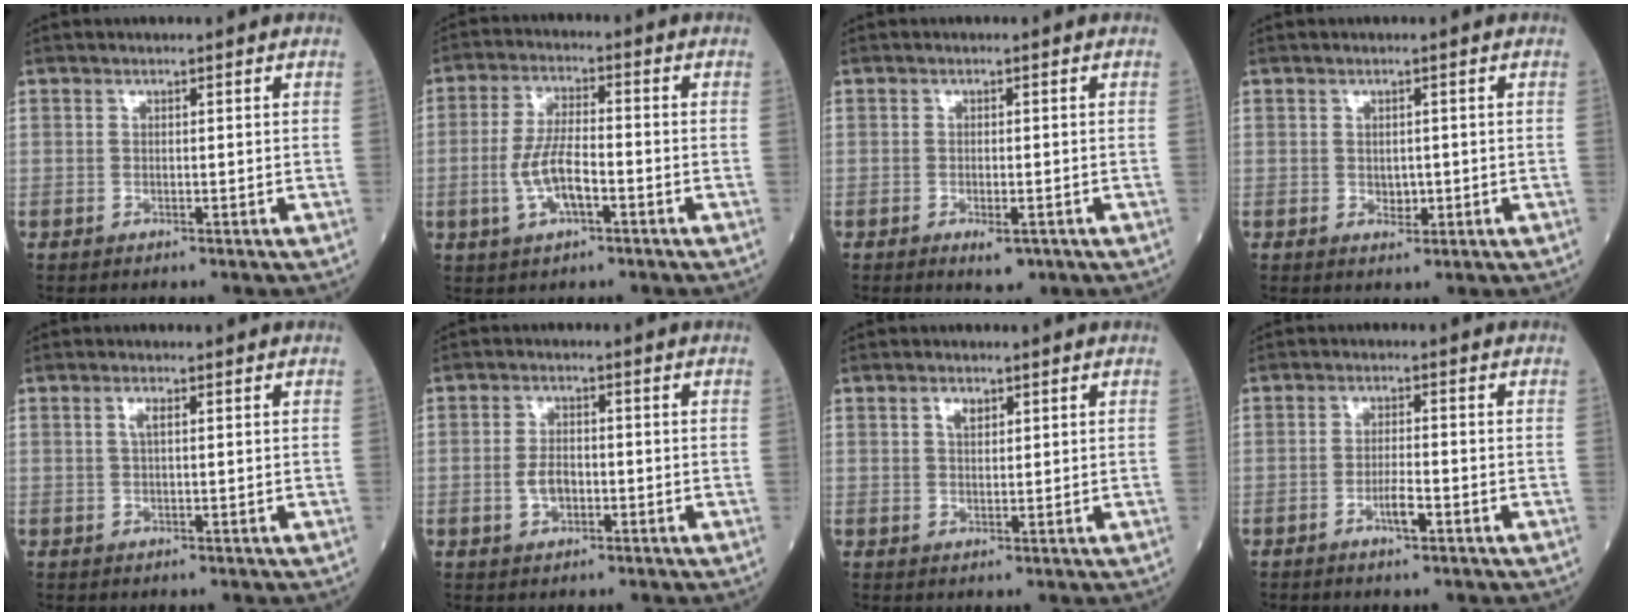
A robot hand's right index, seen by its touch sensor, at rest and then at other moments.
{"total": 7.1, "force": [-2.1, 2.1, 6.4], "torque": [-0.134, 0.003, -0.041]}
{"total": 2.7, "force": [-1.4, 0.9, 2.1], "torque": [-0.030, -0.002, -0.016]}
{"total": 1.6, "force": [-0.1, 1.1, 1.1], "torque": [-0.014, 0.000, 0.002]}
{"total": 1.4, "force": [0.5, 0.3, 1.3], "torque": [-0.028, 0.003, 0.007]}
{"total": 3.3, "force": [-1.0, 1.9, 2.6], "torque": [-0.051, 0.002, -0.018]}
{"total": 2.0, "force": [1.0, 1.0, 1.3], "torque": [-0.024, 0.002, 0.019]}
{"total": 3.0, "force": [-1.6, 0.3, 2.5], "torque": [-0.046, 0.000, -0.030]}